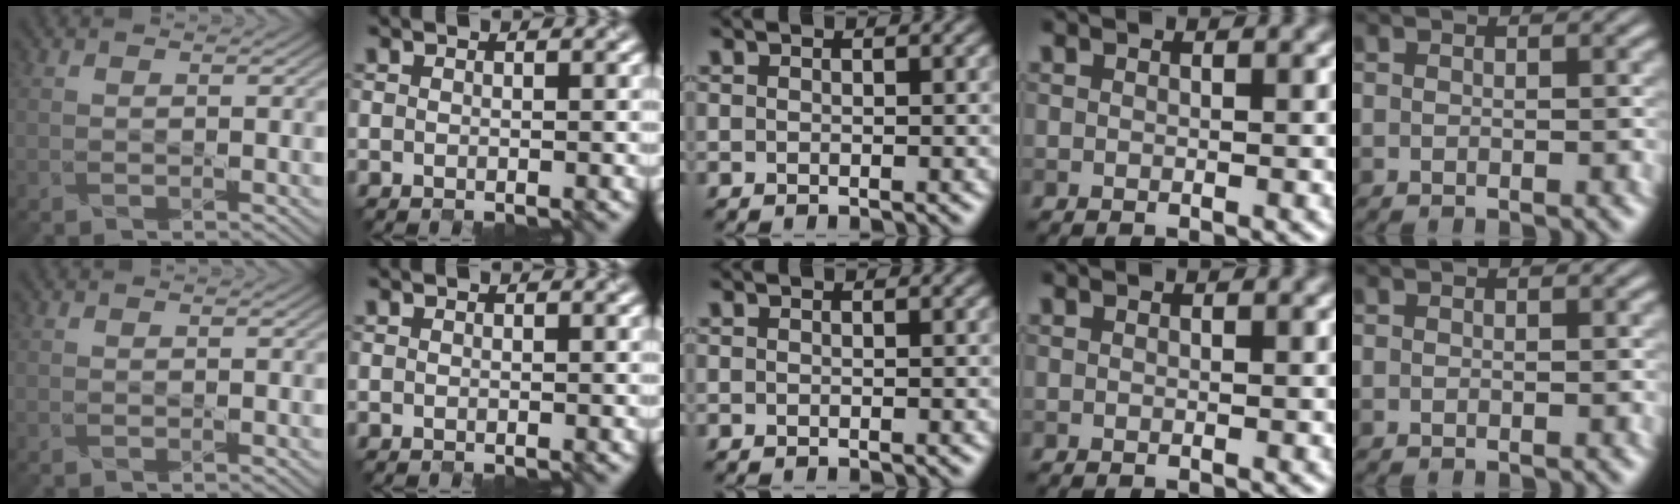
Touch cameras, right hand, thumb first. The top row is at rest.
{}